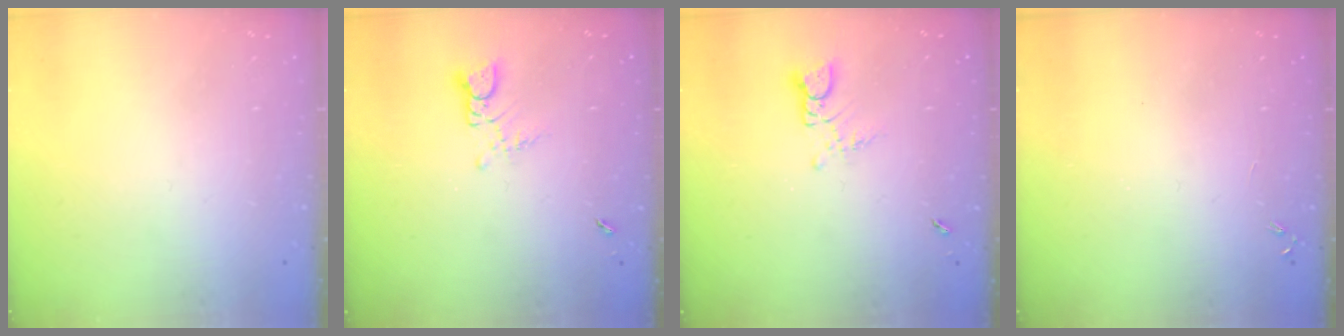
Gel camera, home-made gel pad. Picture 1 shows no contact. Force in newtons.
{"total": 2.7, "press": 2.7, "slide": 0.3}
{"total": 2.7, "press": 2.7, "slide": 0.3}
{"total": 0.0}